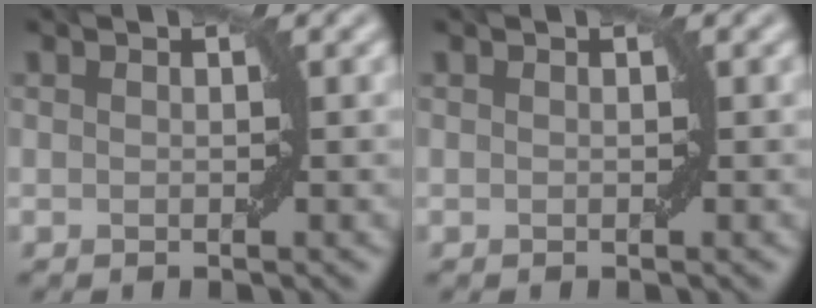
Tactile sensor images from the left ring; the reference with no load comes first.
{"total": 0.0}